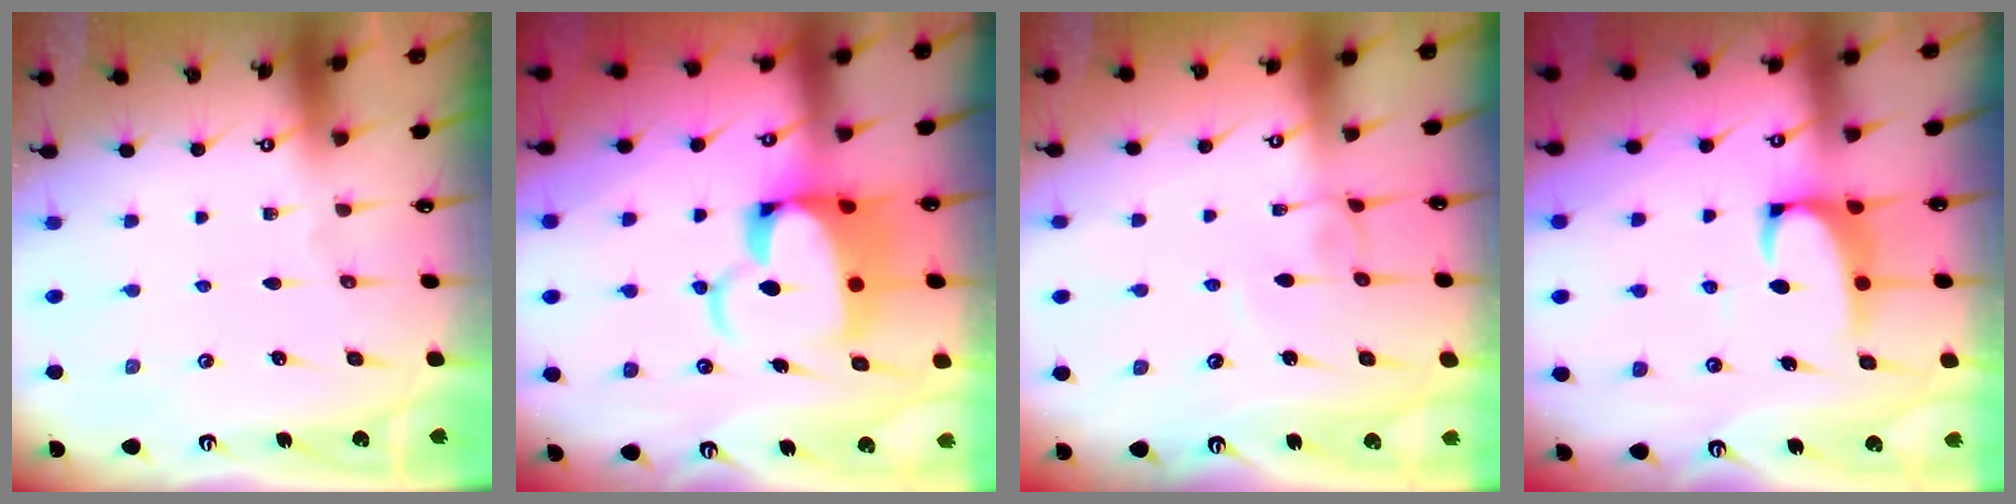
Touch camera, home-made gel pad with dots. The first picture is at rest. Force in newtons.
{"total": 9.3, "press": 9.1, "slide": 2.0}
{"total": 2.1, "press": 2.1, "slide": 0.1}
{"total": 2.1, "press": 1.8, "slide": 0.9}